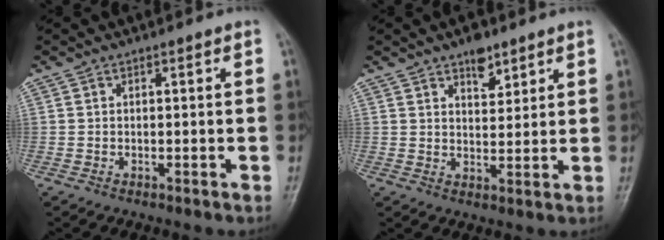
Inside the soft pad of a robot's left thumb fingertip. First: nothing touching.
{"total": 5.0, "force": [3.4, 2.4, 2.7], "torque": [-0.022, -0.021, 0.054]}